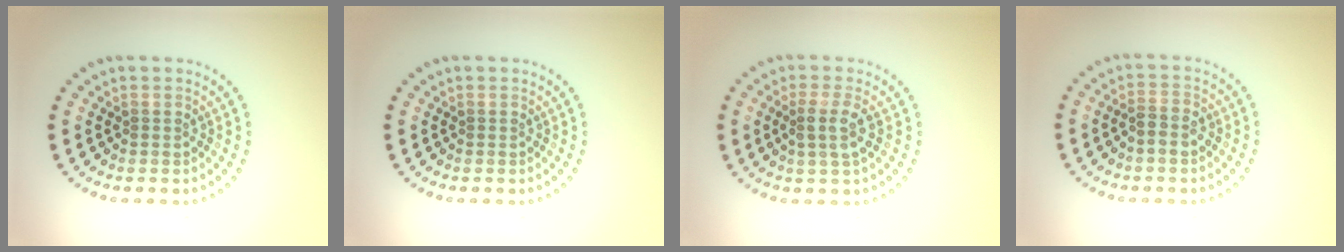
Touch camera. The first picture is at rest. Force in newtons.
{"total": 0.0}
{"total": 2.3, "press": 2.1, "slide": 0.9}
{"total": 1.7, "press": 1.5, "slide": 0.7}